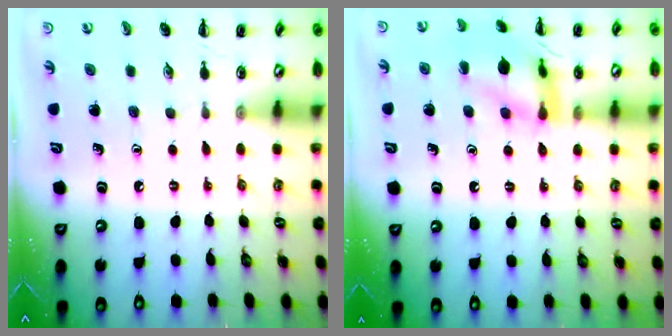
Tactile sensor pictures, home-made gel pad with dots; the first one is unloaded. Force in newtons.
{"total": 12.8, "press": 12.8, "slide": 0.6}